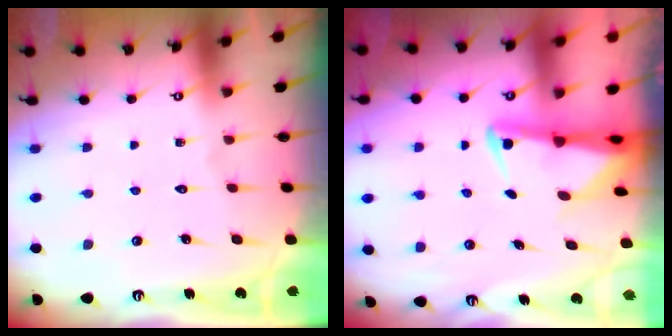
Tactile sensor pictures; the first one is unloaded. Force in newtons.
{"total": 2.8, "press": 2.8, "slide": 0.5}